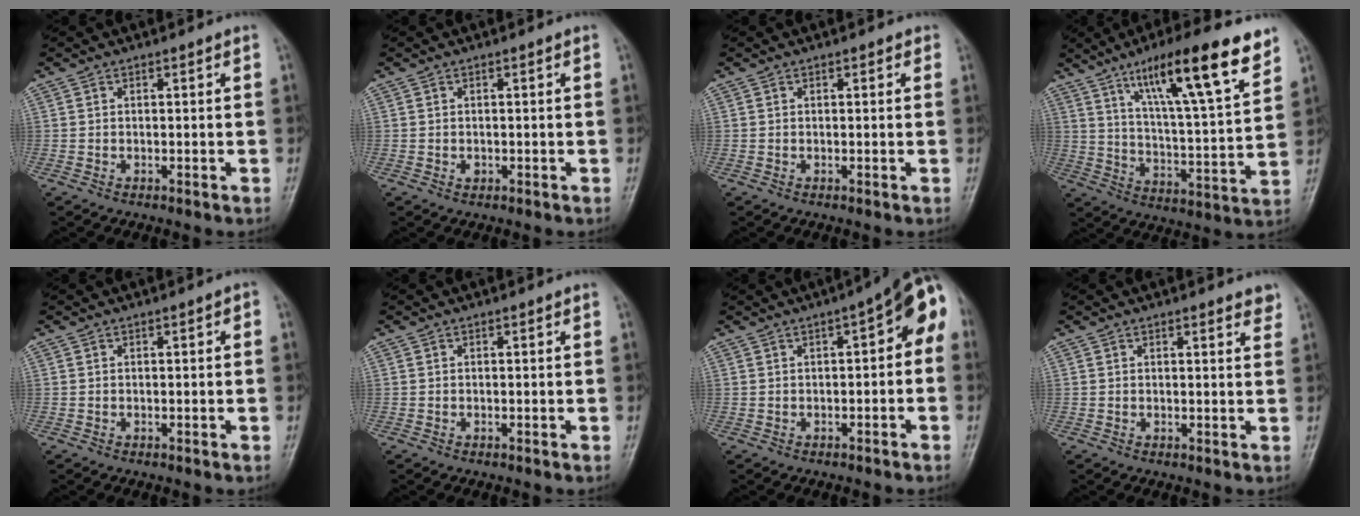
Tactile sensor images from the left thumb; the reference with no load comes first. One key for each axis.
{"total": 0.8, "fx": -0.3, "fy": 0.7, "fz": 0.4, "tx": -0.003, "ty": 0.005, "tz": -0.002}
{"total": 0.9, "fx": 0.4, "fy": 0.5, "fz": 0.7, "tx": -0.004, "ty": 0.001, "tz": 0.001}
{"total": 19.6, "fx": 11.9, "fy": 3.4, "fz": 15.2, "tx": -0.222, "ty": -0.047, "tz": 0.197}
{"total": 1.0, "fx": 0.1, "fy": 0.4, "fz": 0.9, "tx": -0.010, "ty": 0.002, "tz": 0.000}
{"total": 0.0}
{"total": 8.8, "fx": 0.9, "fy": 3.6, "fz": 8.0, "tx": -0.080, "ty": 0.036, "tz": -0.002}
{"total": 2.8, "fx": 2.2, "fy": 0.7, "fz": 1.7, "tx": -0.010, "ty": -0.006, "tz": 0.025}